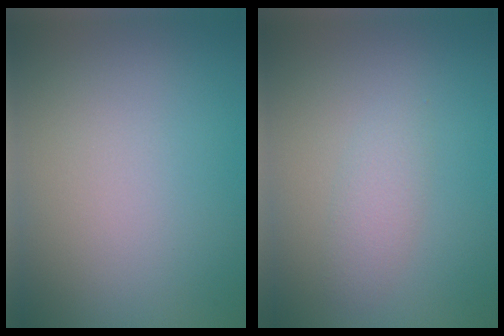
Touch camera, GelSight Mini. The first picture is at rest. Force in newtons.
{"total": 1.7, "press": 1.7, "slide": 0.1}